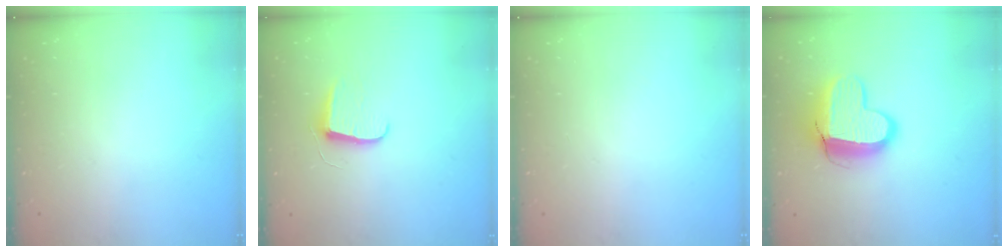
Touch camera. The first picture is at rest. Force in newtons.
{"total": 7.3, "press": 7.3, "slide": 0.4}
{"total": 0.0}
{"total": 12.8, "press": 12.8, "slide": 1.3}